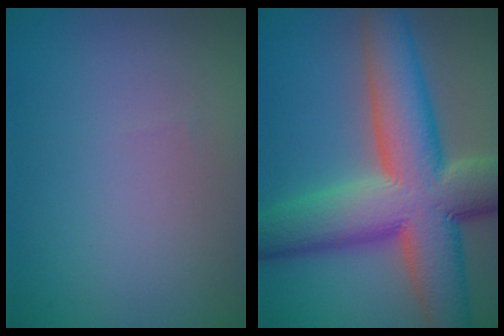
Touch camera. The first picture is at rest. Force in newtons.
{"total": 13.9, "press": 13.9, "slide": 0.7}